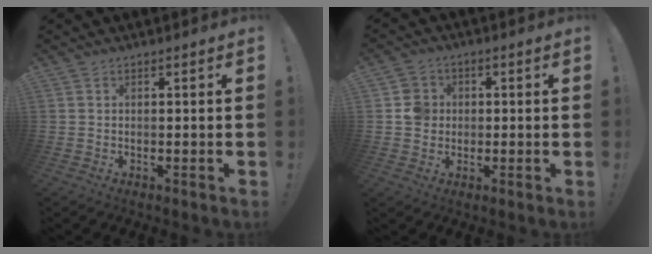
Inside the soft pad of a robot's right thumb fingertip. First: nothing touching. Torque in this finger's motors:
{"motor_torque": [0.80, 0.76, 0.55, -0.07, 0.08]}